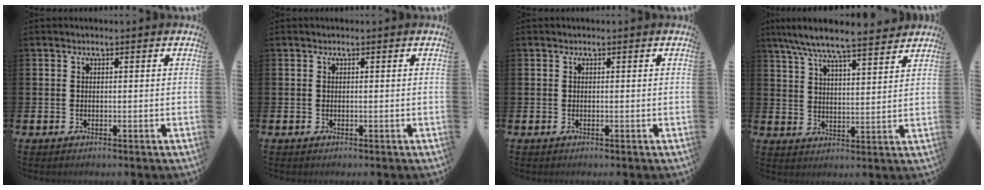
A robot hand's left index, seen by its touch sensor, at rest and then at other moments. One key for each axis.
{"total": 0.0}
{"total": 0.0}
{"total": 7.8, "fx": 7.4, "fy": 0.5, "fz": 2.5, "tx": -0.071, "ty": -0.044, "tz": 0.129}